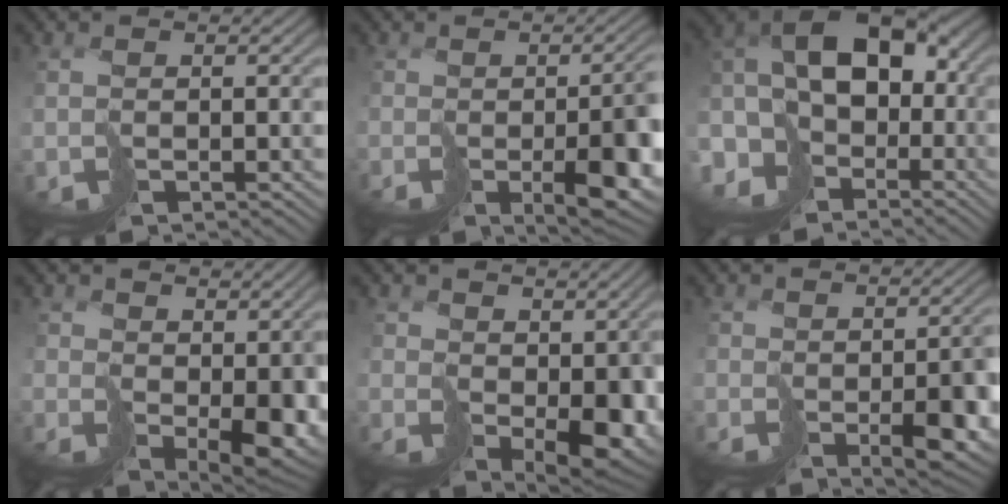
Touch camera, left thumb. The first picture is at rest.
{"total": 6.4, "force": [-2.5, 2.4, 5.4], "torque": [-0.073, -0.025, -0.015]}
{"total": 15.5, "force": [-2.8, 10.4, 11.1], "torque": [-0.229, -0.017, -0.045]}
{"total": 6.6, "force": [1.1, 4.5, 4.7], "torque": [-0.085, -0.036, 0.043]}
{"total": 7.7, "force": [0.8, 5.4, 5.4], "torque": [-0.096, -0.039, 0.034]}
{"total": 5.1, "force": [-2.0, 2.5, 4.0], "torque": [-0.051, -0.019, -0.010]}